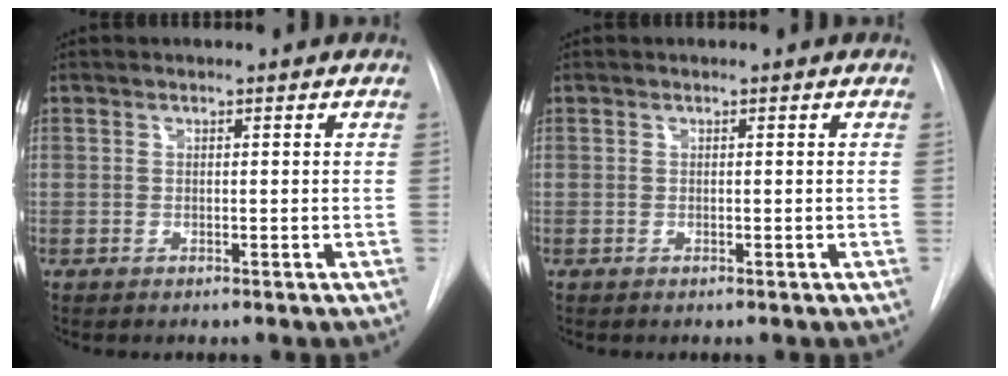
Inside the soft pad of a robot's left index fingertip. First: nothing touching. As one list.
[{"total": 0.0}]